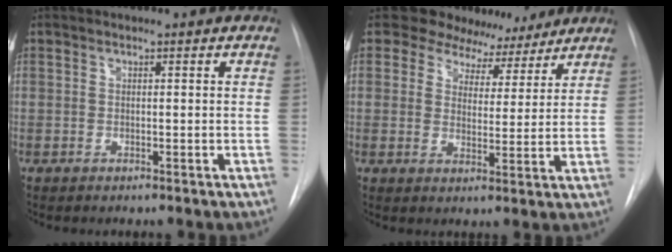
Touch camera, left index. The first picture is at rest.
{"total": 8.8, "force": [7.3, 4.8, 0.7], "torque": [0.007, 0.000, 0.090]}